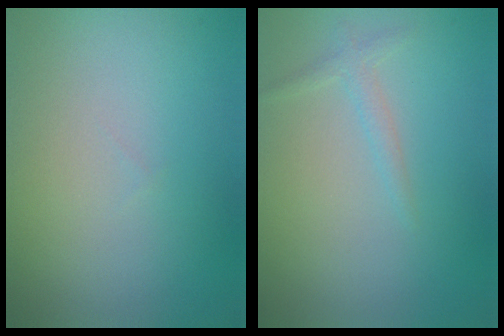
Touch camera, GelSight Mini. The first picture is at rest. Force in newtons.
{"total": 1.1, "press": 1.1, "slide": 0.1}